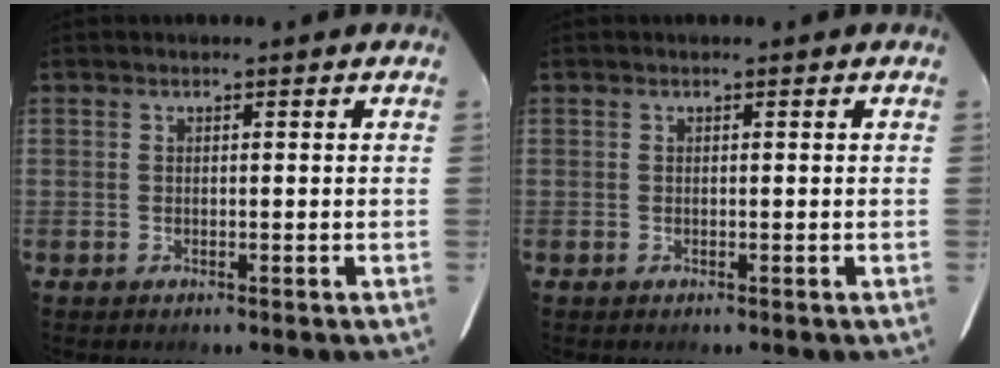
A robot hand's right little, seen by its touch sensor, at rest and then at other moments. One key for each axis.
{"total": 0.0}